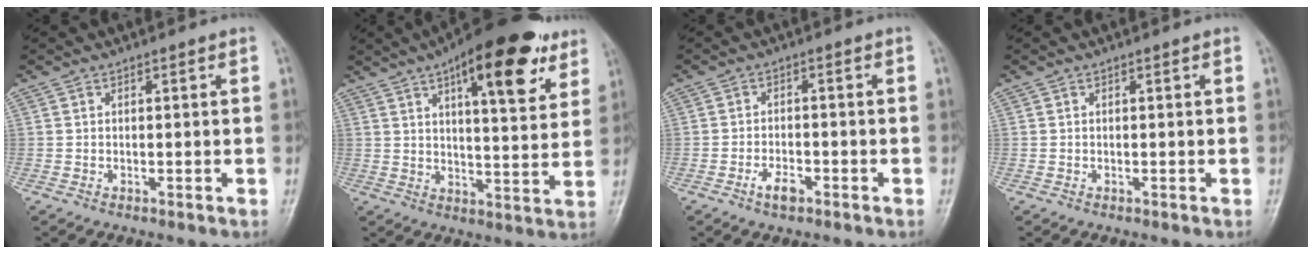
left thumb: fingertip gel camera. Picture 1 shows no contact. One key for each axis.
{"total": 19.2, "fx": 10.5, "fy": 6.7, "fz": 14.6, "tx": -0.180, "ty": -0.029, "tz": 0.148}
{"total": 3.4, "fx": -2.0, "fy": 1.6, "fz": 2.2, "tx": -0.039, "ty": 0.012, "tz": -0.036}
{"total": 0.0}